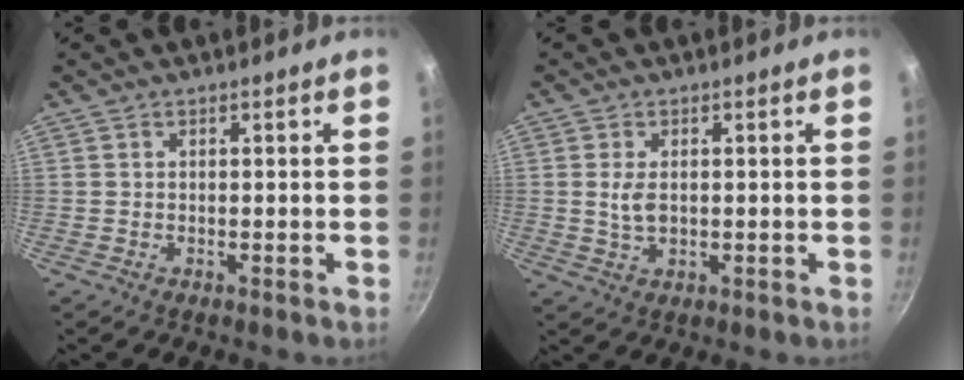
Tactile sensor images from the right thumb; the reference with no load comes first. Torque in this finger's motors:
{"motor_torque": [-0.28, 0.10, 0.17, 0.18, 0.07]}